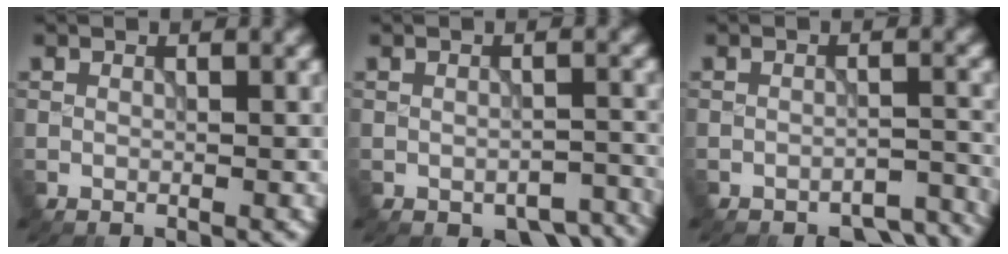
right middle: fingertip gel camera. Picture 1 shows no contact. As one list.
[{"total": 3.9, "force": [-3.0, 1.7, 1.9], "torque": [-0.029, -0.010, -0.025]}, {"total": 4.9, "force": [-4.6, 1.2, 1.4], "torque": [-0.023, -0.003, -0.048]}]